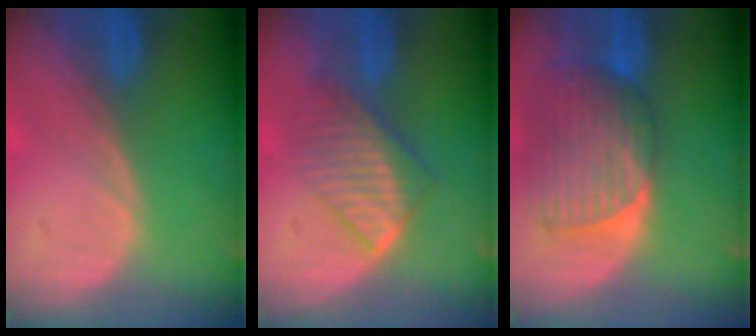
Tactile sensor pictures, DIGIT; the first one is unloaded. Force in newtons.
{"total": 6.6, "press": 6.3, "slide": 1.9}
{"total": 9.9, "press": 8.5, "slide": 5.0}